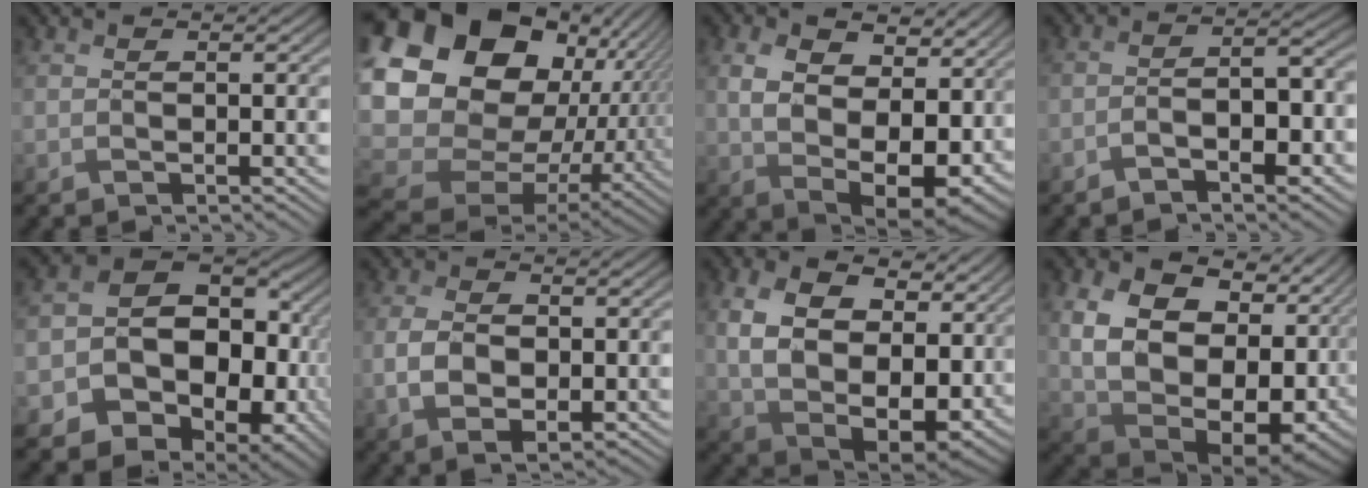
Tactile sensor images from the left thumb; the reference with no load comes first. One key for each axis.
{"total": 21.1, "fx": 1.2, "fy": 16.4, "fz": 13.1, "tx": -0.312, "ty": -0.020, "tz": 0.045}
{"total": 13.8, "fx": 2.5, "fy": 8.8, "fz": 10.4, "tx": -0.188, "ty": -0.024, "tz": 0.060}
{"total": 5.4, "fx": -3.4, "fy": 1.6, "fz": 3.9, "tx": -0.058, "ty": 0.006, "tz": -0.062}
{"total": 17.6, "fx": -3.5, "fy": 13.8, "fz": 10.4, "tx": -0.164, "ty": -0.062, "tz": -0.033}
{"total": 4.8, "fx": -0.9, "fy": 3.1, "fz": 3.6, "tx": -0.078, "ty": -0.008, "tz": -0.013}
{"total": 15.7, "fx": 3.4, "fy": 10.5, "fz": 11.2, "tx": -0.222, "ty": -0.017, "tz": 0.083}
{"total": 17.6, "fx": 1.4, "fy": 11.5, "fz": 13.3, "tx": -0.257, "ty": -0.031, "tz": 0.067}